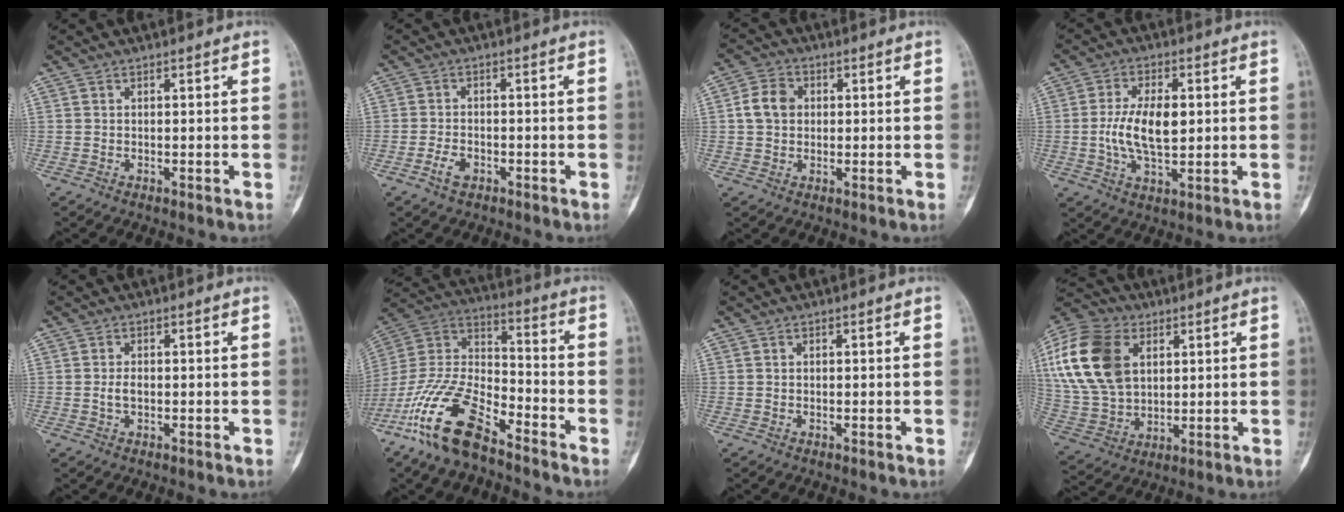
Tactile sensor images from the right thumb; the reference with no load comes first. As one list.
[{"total": 3.2, "force": [-1.7, 1.9, 1.9], "torque": [-0.035, 0.010, -0.032]}, {"total": 5.9, "force": [0.6, 4.8, 3.4], "torque": [-0.052, 0.011, 0.005]}, {"total": 9.7, "force": [0.4, 4.8, 8.5], "torque": [-0.161, -0.002, 0.008]}, {"total": 2.1, "force": [-0.3, 1.2, 1.7], "torque": [-0.034, 0.003, -0.007]}, {"total": 18.6, "force": [-12.2, 7.3, 12.0], "torque": [-0.236, 0.065, -0.235]}, {"total": 0.0}, {"total": 21.4, "force": [6.2, 14.5, 14.4], "torque": [-0.296, -0.002, 0.116]}]